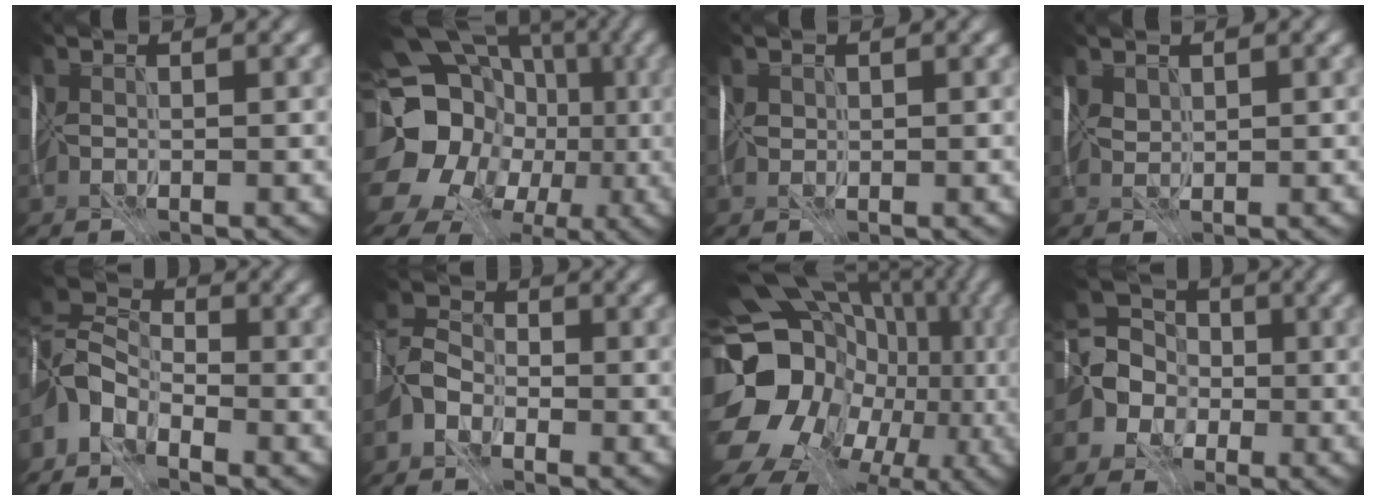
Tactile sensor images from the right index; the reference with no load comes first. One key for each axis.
{"total": 18.6, "fx": 0.0, "fy": 16.5, "fz": 8.5, "tx": -0.146, "ty": 0.006, "tz": -0.005}
{"total": 0.7, "fx": 0.4, "fy": 0.5, "fz": -0.3, "tx": 0.008, "ty": 0.002, "tz": 0.011}
{"total": 1.3, "fx": 1.2, "fy": 0.3, "fz": -0.2, "tx": 0.000, "ty": 0.005, "tz": 0.029}
{"total": 4.4, "fx": -3.2, "fy": 2.2, "fz": 2.0, "tx": -0.042, "ty": 0.011, "tz": -0.079}
{"total": 1.8, "fx": -1.5, "fy": 0.8, "fz": 0.0, "tx": 0.001, "ty": 0.010, "tz": -0.036}
{"total": 17.7, "fx": -3.3, "fy": 15.0, "fz": 8.8, "tx": -0.123, "ty": -0.019, "tz": -0.046}
{"total": 4.8, "fx": -1.1, "fy": 4.4, "fz": 1.5, "tx": -0.023, "ty": 0.004, "tz": -0.035}